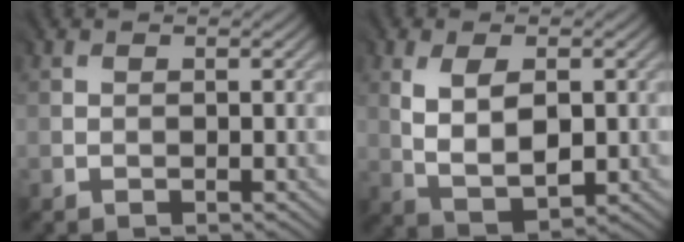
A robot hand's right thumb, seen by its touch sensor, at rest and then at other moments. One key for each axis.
{"total": 5.8, "fx": 1.1, "fy": 3.1, "fz": 4.8, "tx": -0.094, "ty": -0.003, "tz": 0.025}